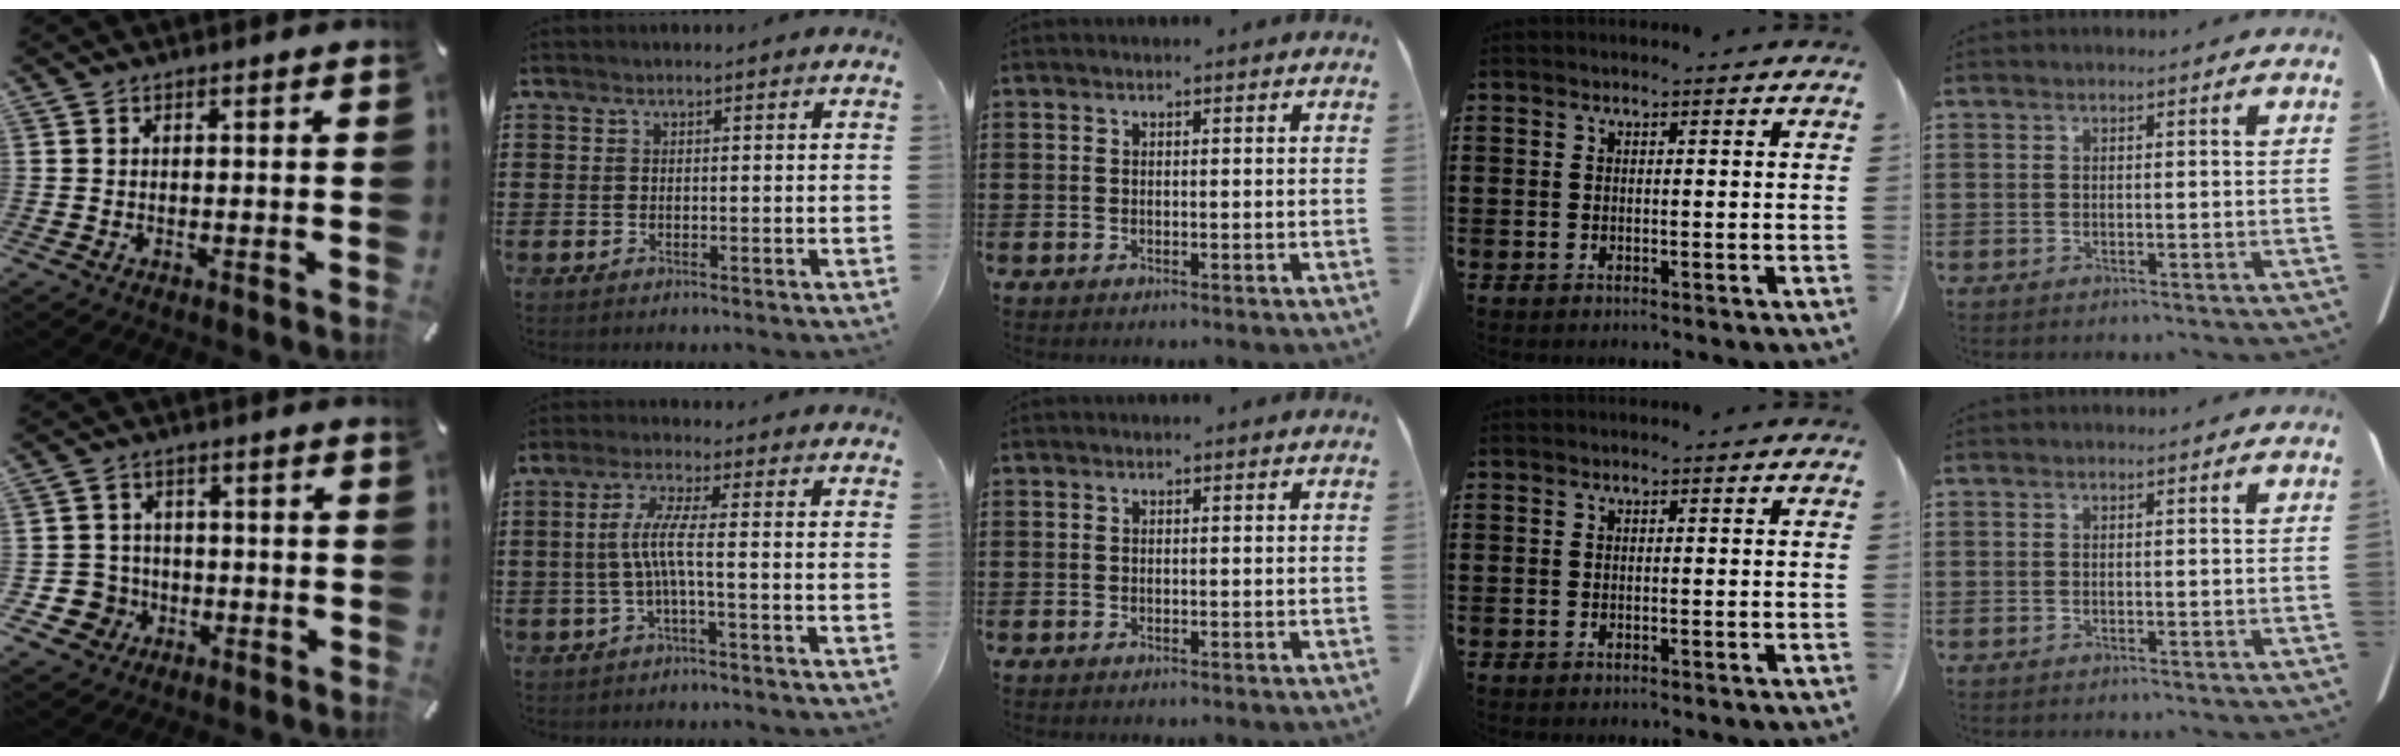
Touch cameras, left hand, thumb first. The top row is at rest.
{"thumb": {"total": 6.4, "force": [-1.8, 6.1, 0.8], "torque": [-0.034, 0.014, -0.030]}, "index": {"total": 5.8, "force": [-0.9, 0.3, 5.7], "torque": [-0.120, -0.006, -0.026]}}